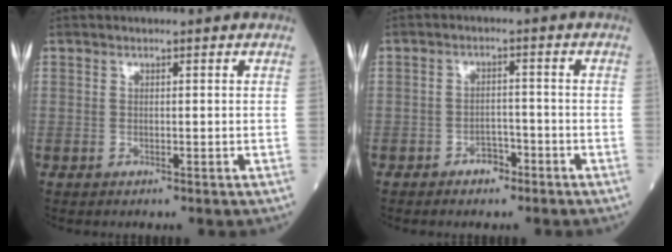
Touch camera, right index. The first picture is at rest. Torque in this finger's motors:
{"motor_torque": [0.45, -0.56, -0.05, -0.05]}